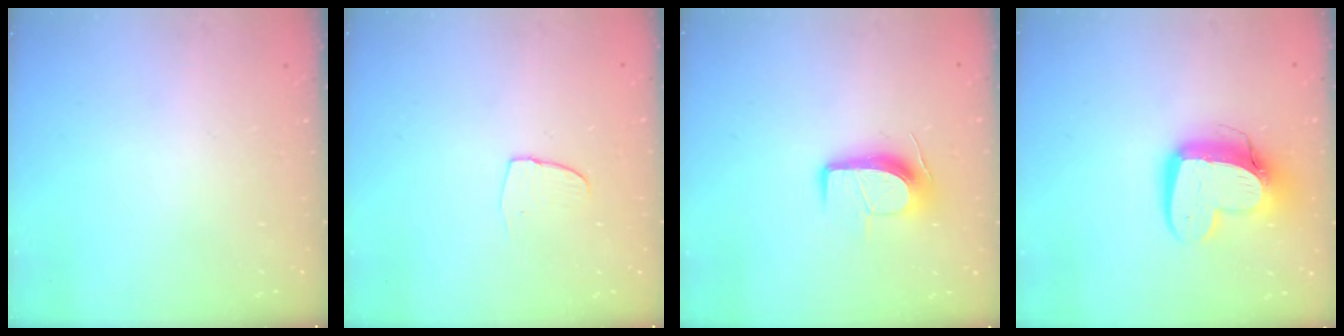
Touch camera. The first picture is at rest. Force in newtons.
{"total": 4.2, "press": 4.2, "slide": 0.3}
{"total": 9.9, "press": 9.9, "slide": 0.6}
{"total": 14.4, "press": 14.3, "slide": 1.3}